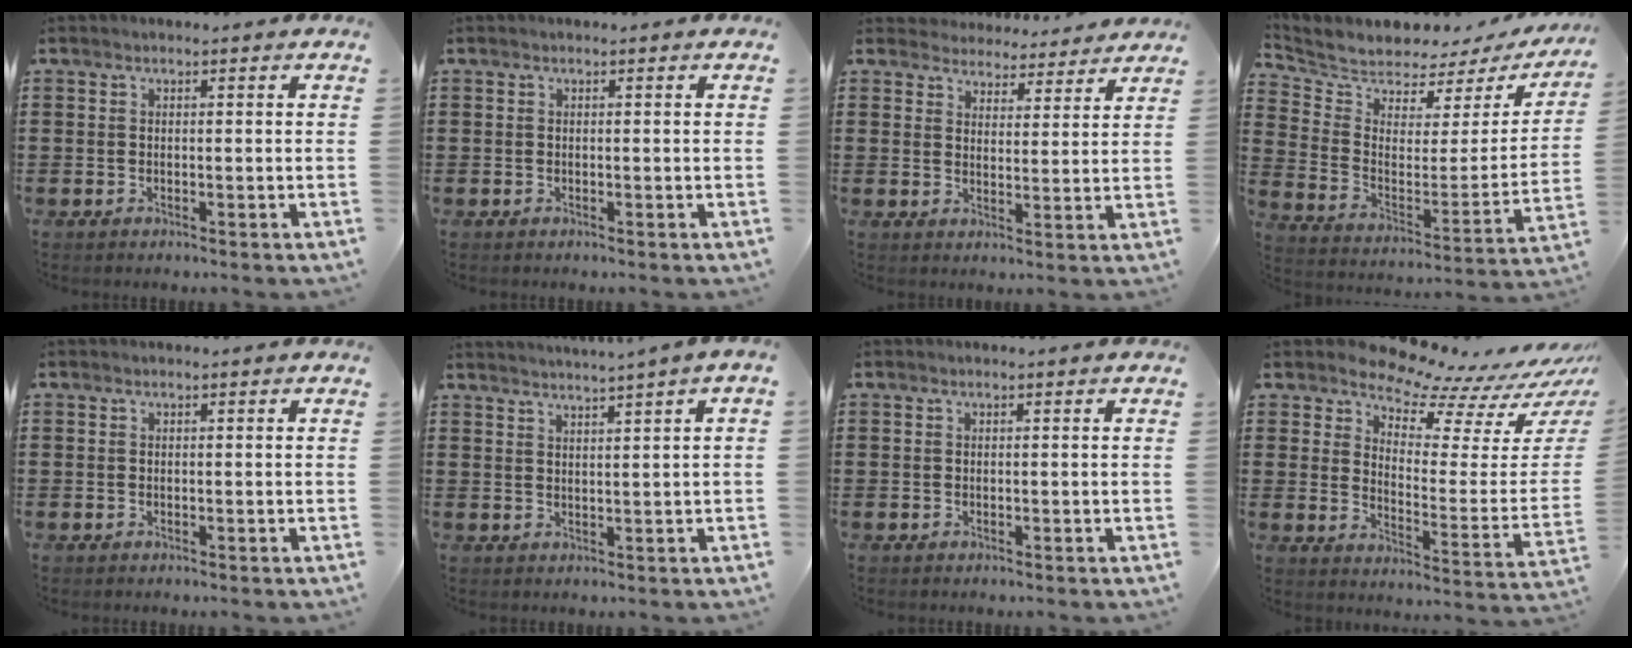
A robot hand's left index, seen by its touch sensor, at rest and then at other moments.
{"total": 0.0}
{"total": 4.2, "force": [4.1, 0.7, -0.2], "torque": [-0.017, -0.023, 0.073]}
{"total": 4.5, "force": [4.4, 1.2, -0.4], "torque": [-0.032, -0.044, 0.069]}
{"total": 0.0}
{"total": 1.9, "force": [1.6, -0.9, 0.4], "torque": [-0.010, -0.008, 0.029]}
{"total": 0.0}
{"total": 7.9, "force": [7.5, 1.5, 2.1], "torque": [-0.058, -0.070, 0.129]}